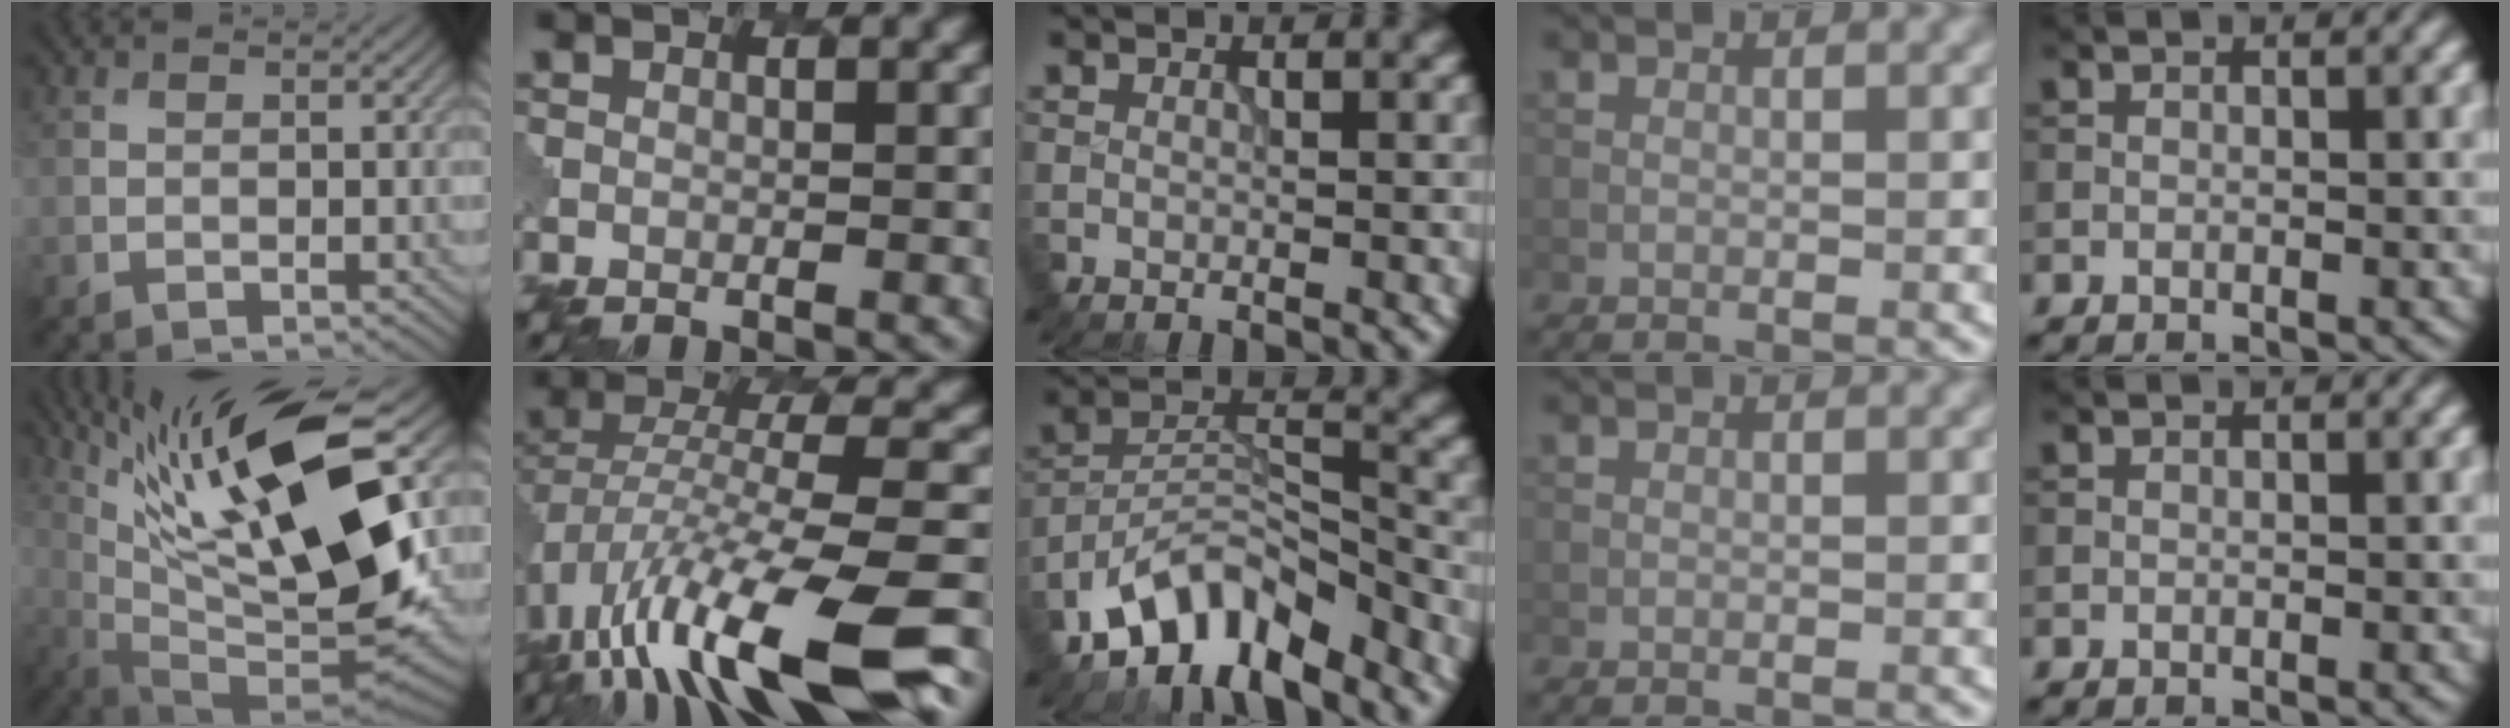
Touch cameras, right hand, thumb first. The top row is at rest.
{"thumb": {"total": 19.3, "force": [7.7, 5.1, 17.0], "torque": [-0.313, 0.004, 0.150]}, "index": {"total": 14.0, "force": [-7.2, 4.7, 11.1], "torque": [-0.206, 0.004, -0.117]}, "middle": {"total": 7.8, "force": [-6.1, 3.0, 3.9], "torque": [-0.056, 0.003, -0.120]}}